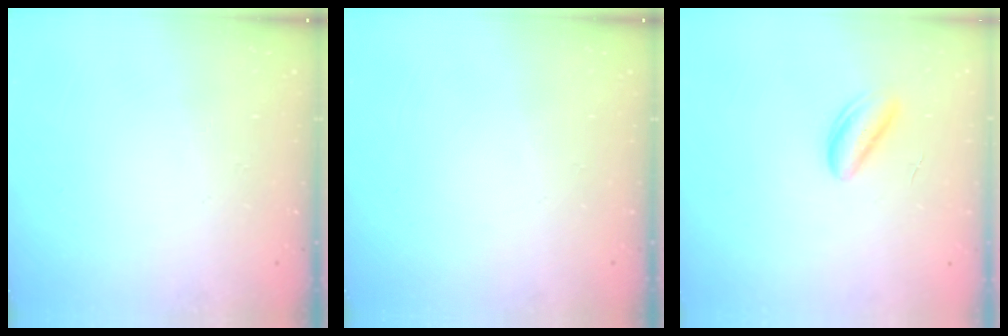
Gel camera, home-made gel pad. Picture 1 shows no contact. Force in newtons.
{"total": 0.0}
{"total": 2.7, "press": 2.6, "slide": 0.4}